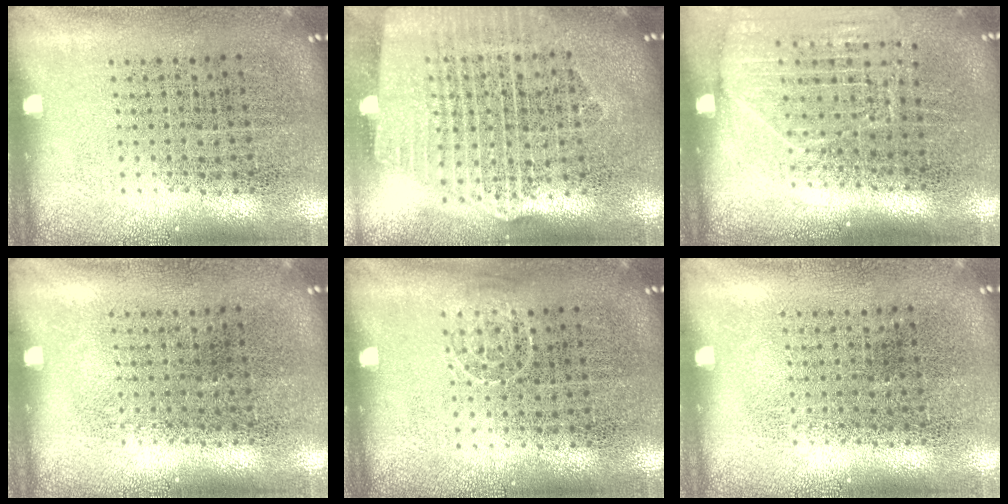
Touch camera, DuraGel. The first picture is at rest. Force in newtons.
{"total": 2.6, "press": 2.2, "slide": 1.3}
{"total": 1.6, "press": 1.5, "slide": 0.5}
{"total": 0.0}
{"total": 0.7, "press": 0.5, "slide": 0.5}
{"total": 0.0}